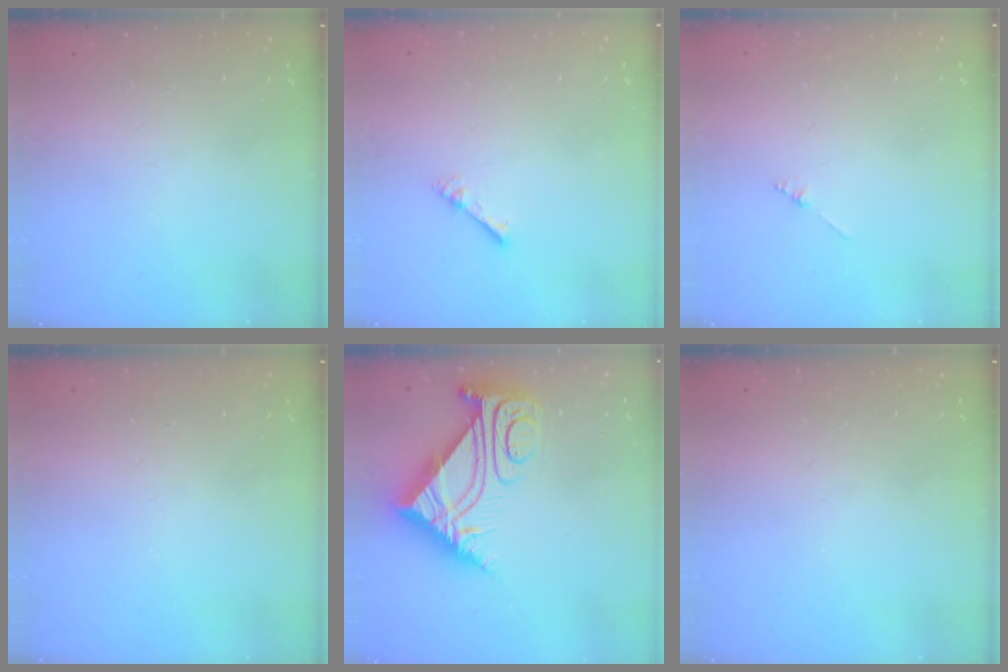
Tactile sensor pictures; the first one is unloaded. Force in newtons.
{"total": 1.0, "press": 1.0, "slide": 0.3}
{"total": 0.8, "press": 0.8, "slide": 0.2}
{"total": 0.0}
{"total": 10.3, "press": 10.2, "slide": 1.2}
{"total": 0.0}